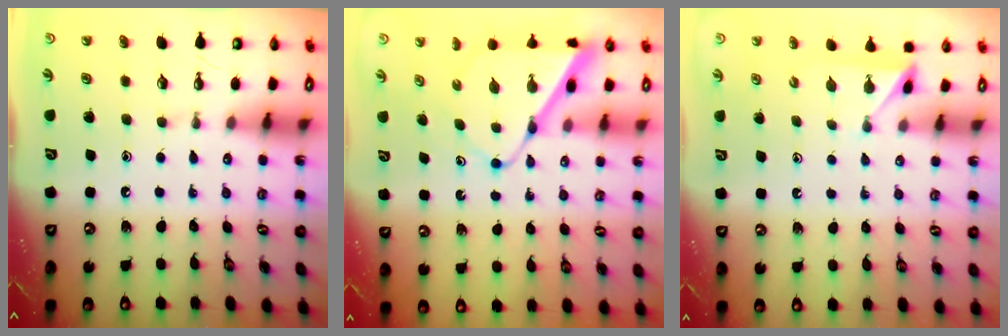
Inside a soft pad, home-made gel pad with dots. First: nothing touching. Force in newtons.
{"total": 9.3, "press": 9.2, "slide": 0.7}
{"total": 2.8, "press": 2.8, "slide": 0.5}